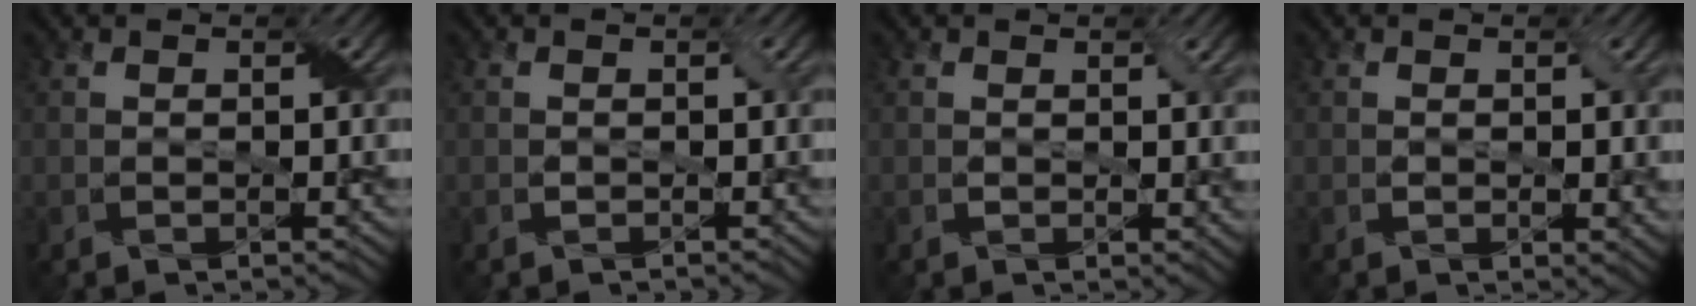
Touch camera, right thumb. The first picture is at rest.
{"total": 0.7, "force": [-0.3, 0.4, 0.4], "torque": [-0.009, 0.001, -0.005]}
{"total": 1.5, "force": [0.5, 0.8, 1.2], "torque": [-0.022, -0.005, 0.012]}
{"total": 2.1, "force": [0.1, 1.1, 1.8], "torque": [-0.030, -0.006, 0.007]}